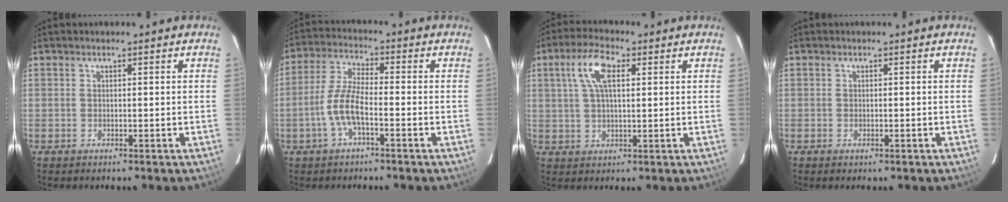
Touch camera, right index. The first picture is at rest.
{"total": 7.0, "force": [-2.8, 1.8, 6.2], "torque": [-0.137, 0.009, -0.055]}
{"total": 7.7, "force": [2.6, 3.2, 6.5], "torque": [-0.127, 0.018, 0.048]}
{"total": 1.0, "force": [-0.3, 0.4, 0.8], "torque": [-0.013, -0.003, -0.005]}